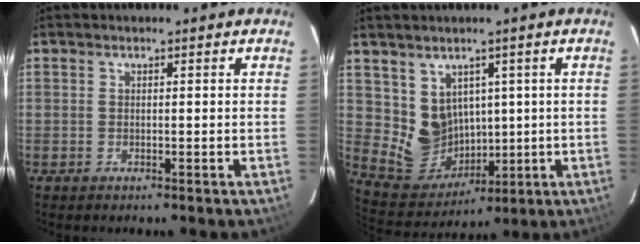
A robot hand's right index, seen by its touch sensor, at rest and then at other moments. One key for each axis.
{"total": 9.0, "fx": 2.4, "fy": 8.2, "fz": 3.1, "tx": -0.067, "ty": -0.002, "tz": 0.073}